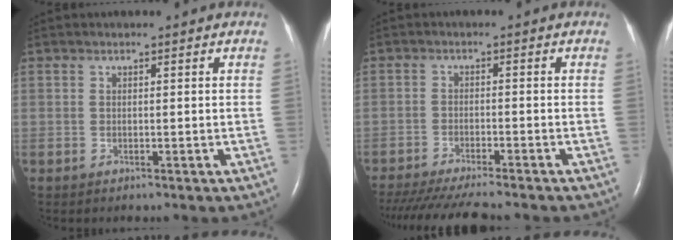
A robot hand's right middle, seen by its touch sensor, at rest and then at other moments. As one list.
[{"total": 12.8, "force": [-11.3, 0.9, 6.1], "torque": [-0.094, -0.031, -0.168]}]